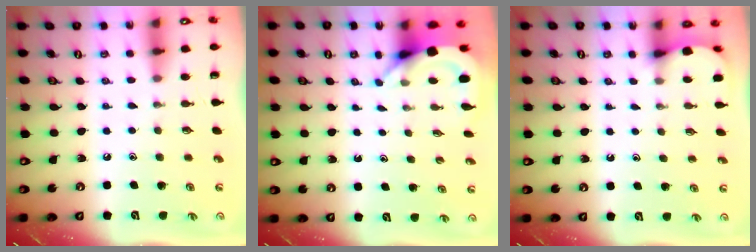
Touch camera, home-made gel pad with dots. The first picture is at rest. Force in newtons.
{"total": 3.5, "press": 3.5, "slide": 0.2}
{"total": 2.2, "press": 2.2, "slide": 0.2}